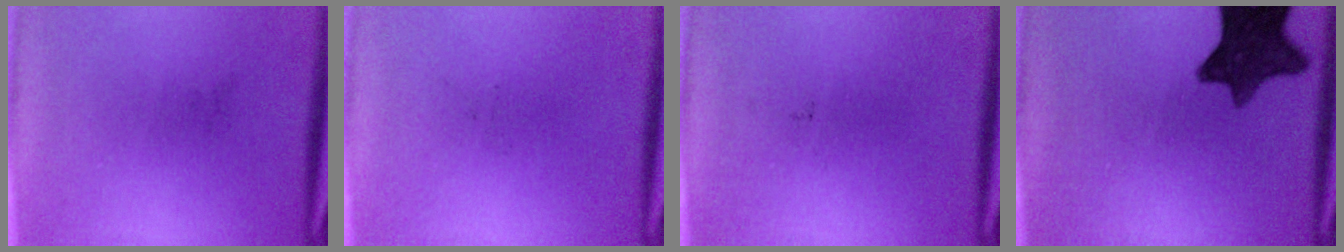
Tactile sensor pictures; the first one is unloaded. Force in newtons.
{"total": 0.0}
{"total": 0.0}
{"total": 10.9}